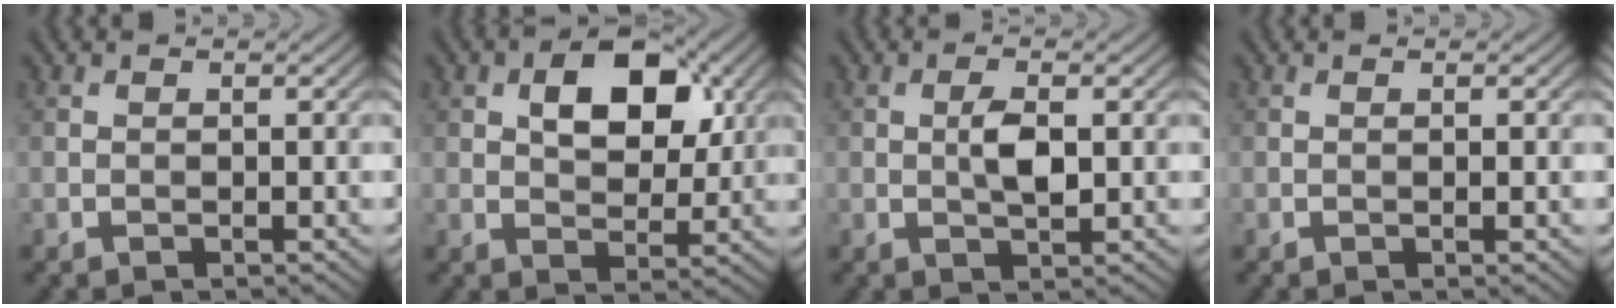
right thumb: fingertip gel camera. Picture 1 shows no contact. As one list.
[{"total": 8.7, "force": [2.8, 5.2, 6.4], "torque": [-0.099, 0.002, 0.041]}, {"total": 3.2, "force": [0.2, 1.2, 3.0], "torque": [-0.059, 0.000, 0.003]}, {"total": 0.6, "force": [-0.1, 0.0, 0.6], "torque": [-0.012, -0.001, -0.002]}]